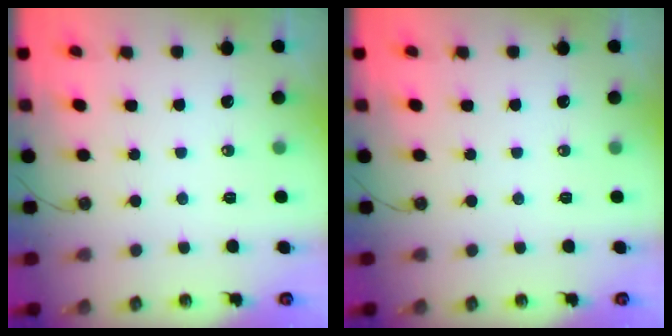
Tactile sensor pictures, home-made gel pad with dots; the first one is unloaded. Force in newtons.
{"total": 0.0}